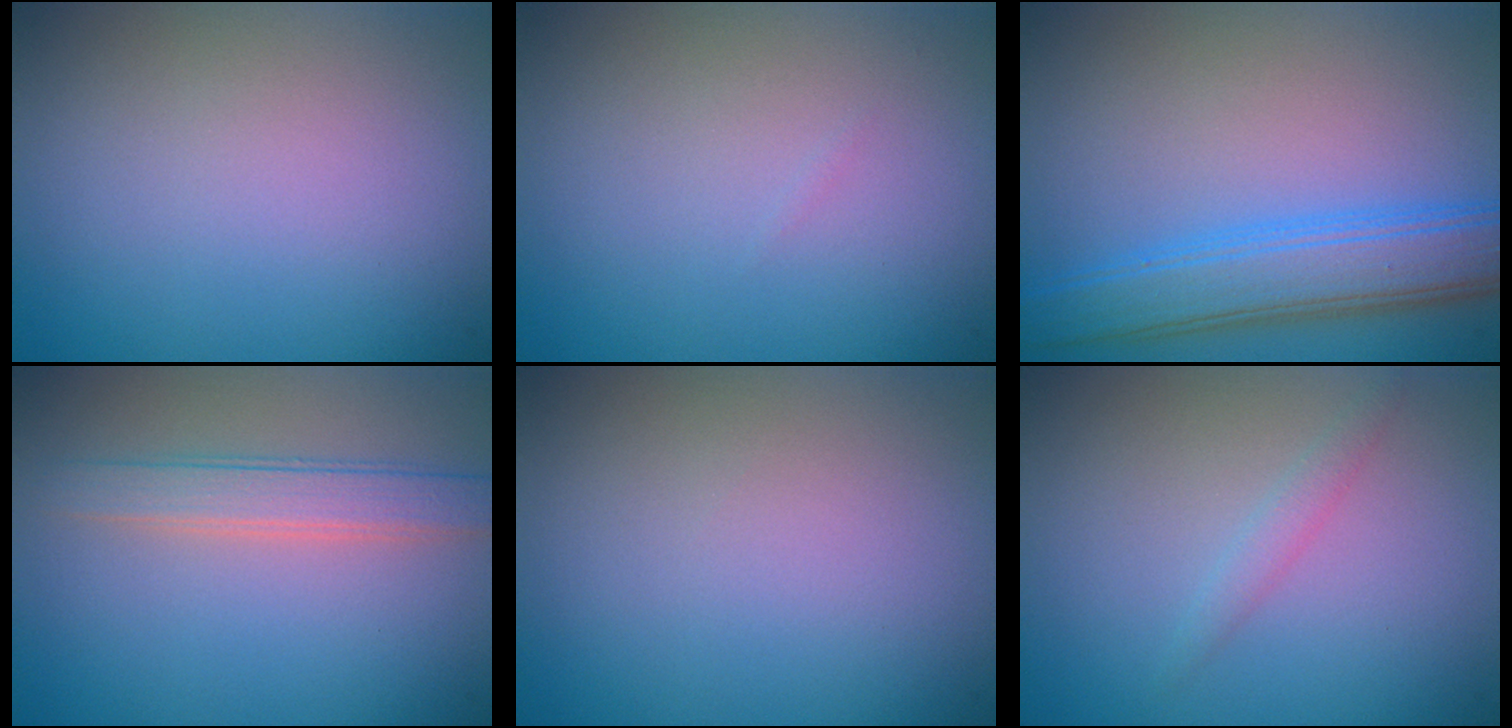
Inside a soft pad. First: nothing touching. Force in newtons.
{"total": 0.0}
{"total": 5.7, "press": 5.7, "slide": 0.1}
{"total": 2.8, "press": 2.8, "slide": 0.3}
{"total": 0.0}
{"total": 1.1, "press": 1.1, "slide": 0.0}